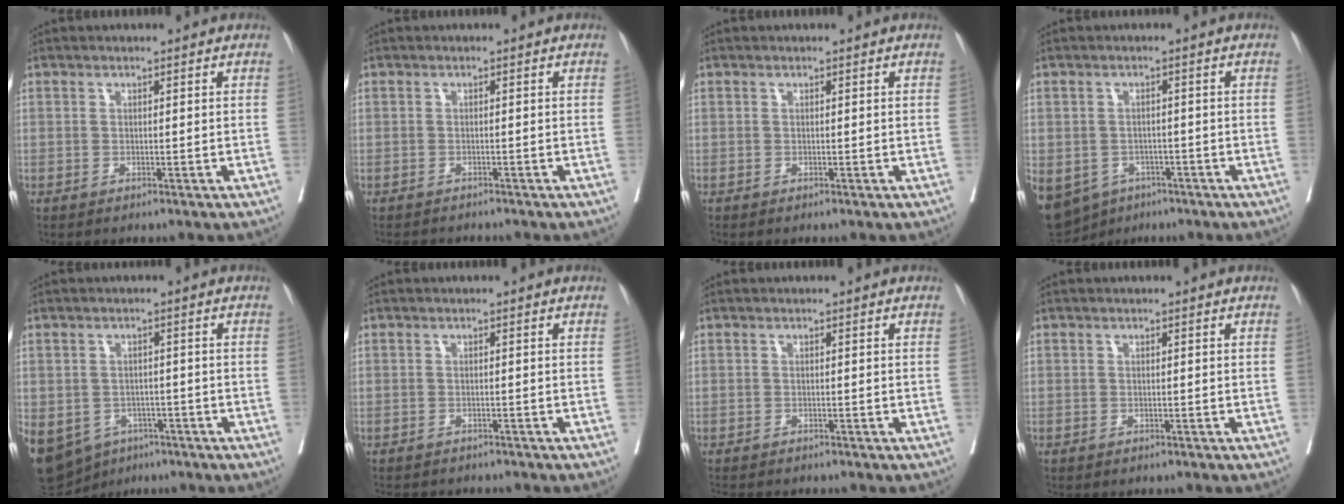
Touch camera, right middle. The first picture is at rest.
{"total": 3.5, "force": [-3.3, 1.0, 0.7], "torque": [-0.003, -0.005, -0.047]}
{"total": 0.0}
{"total": 17.2, "force": [-8.4, 13.4, 6.7], "torque": [-0.219, -0.009, -0.111]}
{"total": 21.5, "force": [-9.8, 17.0, 8.9], "torque": [-0.304, -0.013, -0.131]}
{"total": 7.4, "force": [-6.7, 2.1, 2.2], "torque": [-0.029, -0.002, -0.083]}
{"total": 5.6, "force": [-5.0, 1.4, 2.2], "torque": [-0.029, -0.007, -0.068]}
{"total": 1.5, "force": [-1.3, 0.5, 0.5], "torque": [-0.012, -0.002, -0.018]}